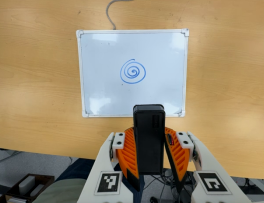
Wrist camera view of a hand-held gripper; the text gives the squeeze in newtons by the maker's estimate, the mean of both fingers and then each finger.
{"total": 8.6, "left": 7.4, "right": 9.7}